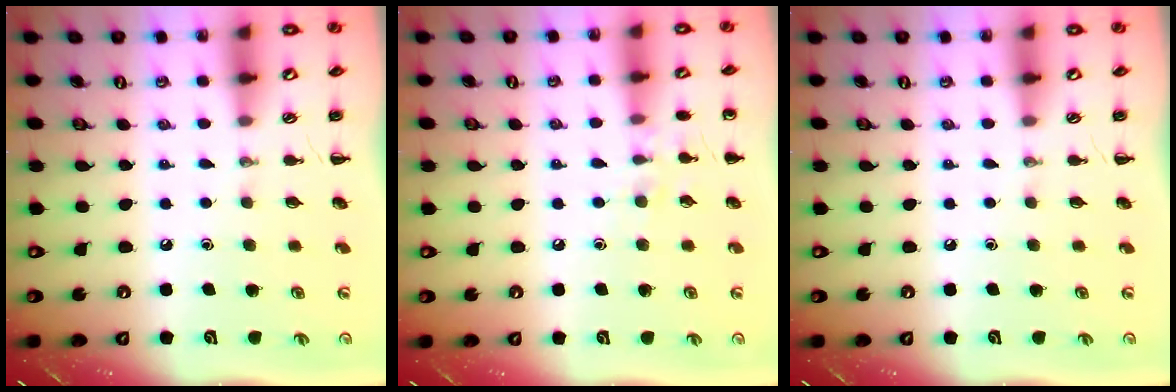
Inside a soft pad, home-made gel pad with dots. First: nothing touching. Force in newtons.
{"total": 7.2, "press": 6.9, "slide": 1.9}
{"total": 0.0}